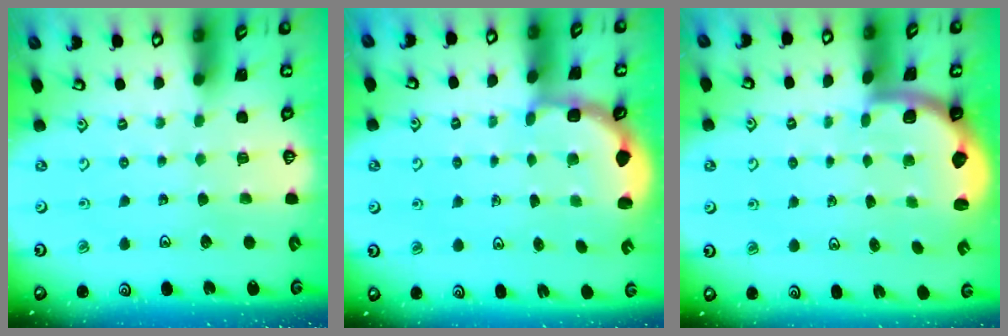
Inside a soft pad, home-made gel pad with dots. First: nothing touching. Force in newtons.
{"total": 2.7, "press": 2.4, "slide": 1.4}
{"total": 2.0, "press": 2.0, "slide": 0.5}